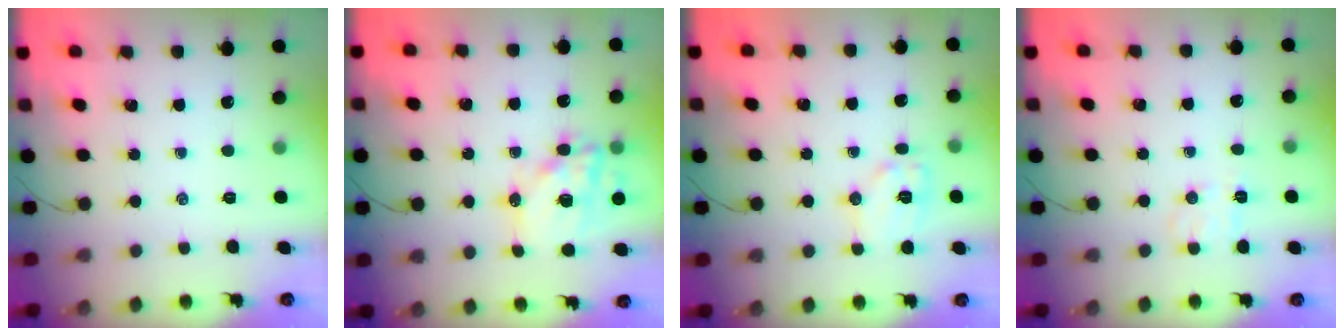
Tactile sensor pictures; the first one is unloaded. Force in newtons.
{"total": 16.0, "press": 15.5, "slide": 3.7}
{"total": 8.9, "press": 8.9, "slide": 0.1}
{"total": 6.7, "press": 6.6, "slide": 1.5}